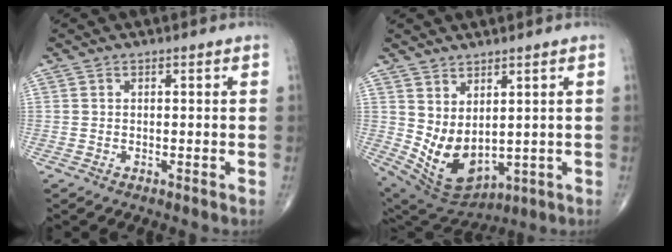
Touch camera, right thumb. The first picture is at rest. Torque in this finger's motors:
{"motor_torque": [-0.49, 0.90, 0.12, 0.00, 0.08]}